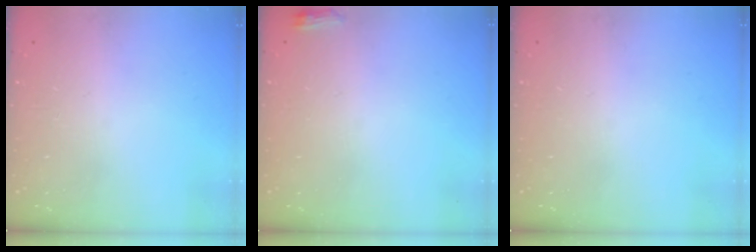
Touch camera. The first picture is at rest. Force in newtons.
{"total": 3.6, "press": 3.5, "slide": 0.8}
{"total": 0.0}